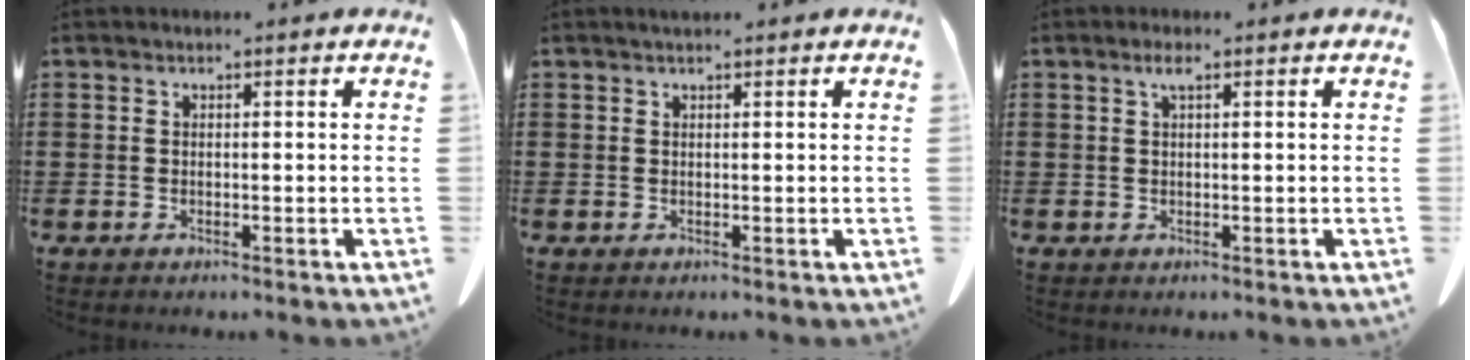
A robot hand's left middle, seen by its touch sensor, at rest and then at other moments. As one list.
[{"total": 0.7, "force": [0.5, 0.1, 0.4], "torque": [-0.008, 0.001, 0.009]}, {"total": 1.7, "force": [0.7, 0.4, 1.5], "torque": [-0.031, 0.005, 0.011]}]